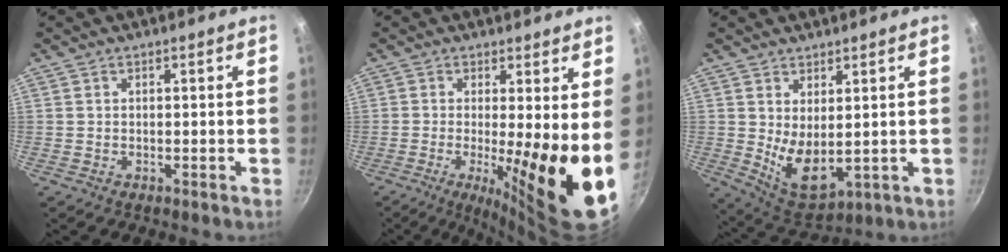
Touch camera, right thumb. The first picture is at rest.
{"total": 13.2, "force": [-0.5, 2.4, 13.0], "torque": [-0.187, -0.032, -0.006]}
{"total": 8.6, "force": [1.7, 4.3, 7.2], "torque": [-0.105, -0.034, 0.049]}